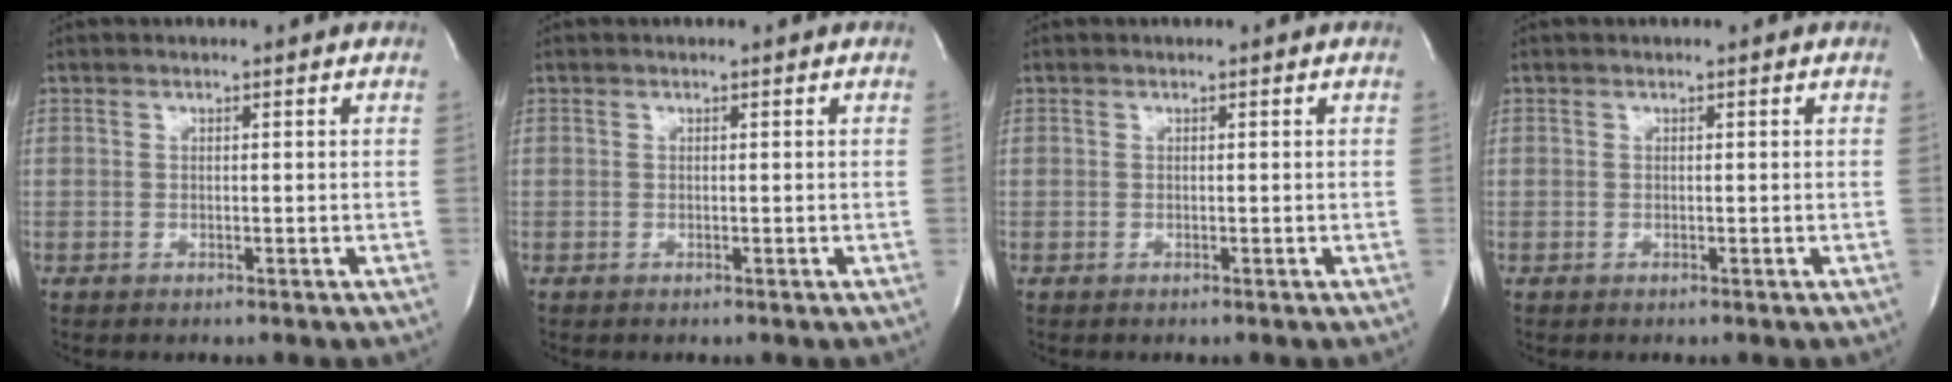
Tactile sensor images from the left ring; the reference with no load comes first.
{"total": 0.0}
{"total": 0.0}
{"total": 0.0}